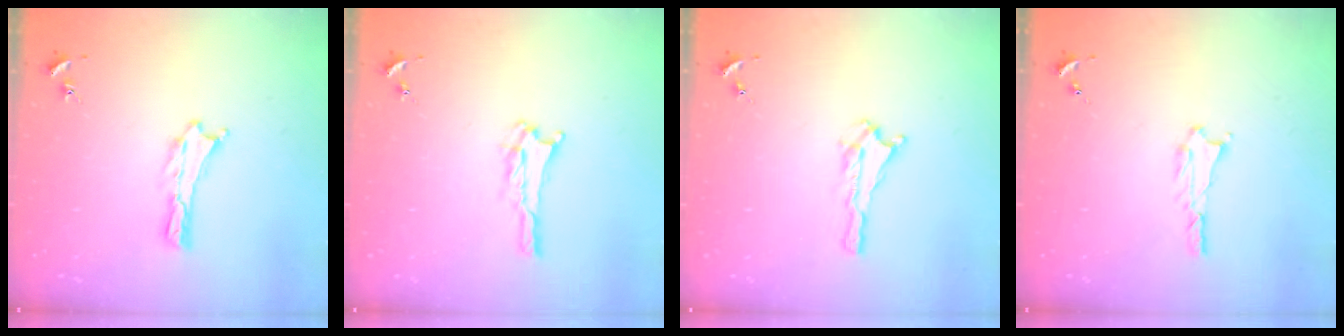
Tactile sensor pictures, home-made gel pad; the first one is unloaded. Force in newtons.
{"total": 2.8, "press": 2.8, "slide": 0.3}
{"total": 1.5, "press": 1.4, "slide": 0.2}
{"total": 1.0, "press": 1.0, "slide": 0.1}